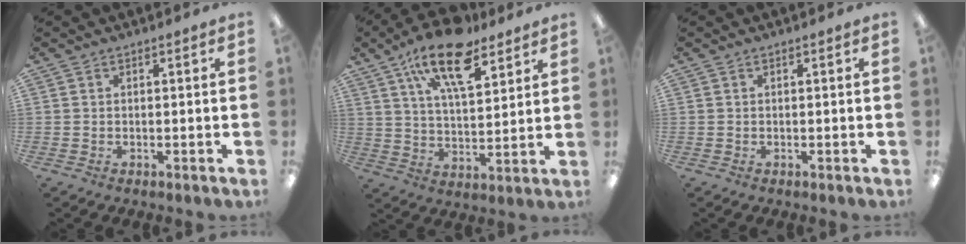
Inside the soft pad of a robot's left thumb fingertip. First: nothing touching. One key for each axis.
{"total": 17.0, "fx": 11.0, "fy": 6.8, "fz": 11.0, "tx": -0.184, "ty": -0.047, "tz": 0.185}
{"total": 0.0}